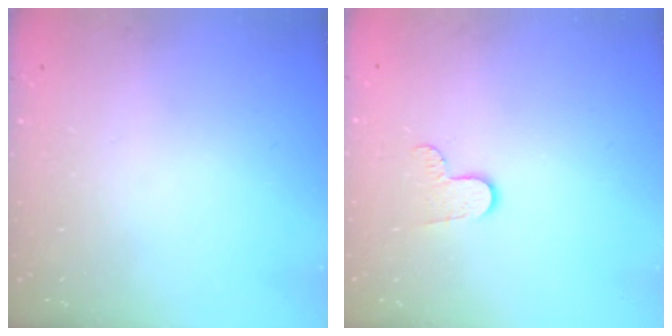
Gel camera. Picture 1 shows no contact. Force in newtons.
{"total": 6.1, "press": 6.0, "slide": 0.6}